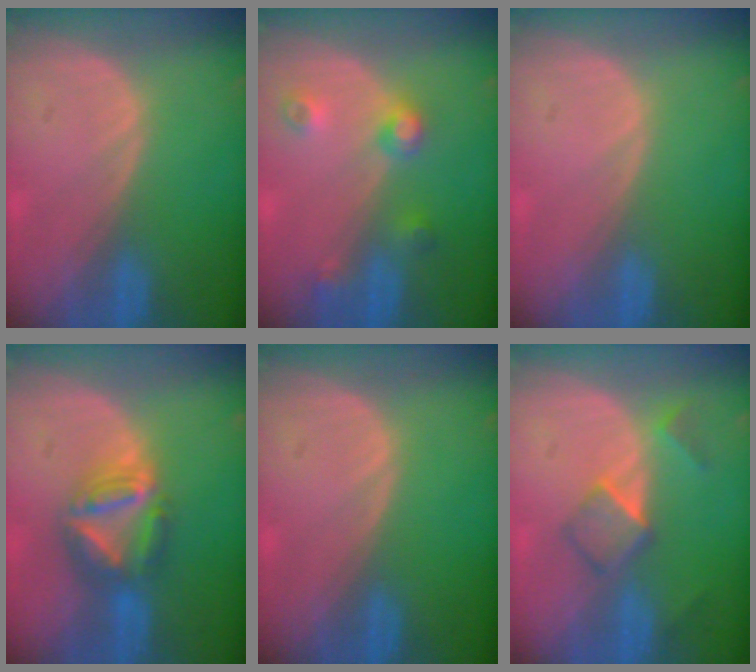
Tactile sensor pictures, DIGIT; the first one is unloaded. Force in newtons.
{"total": 4.5, "press": 4.0, "slide": 2.1}
{"total": 0.0}
{"total": 7.5, "press": 6.5, "slide": 3.9}
{"total": 0.0}
{"total": 5.3, "press": 4.7, "slide": 2.5}